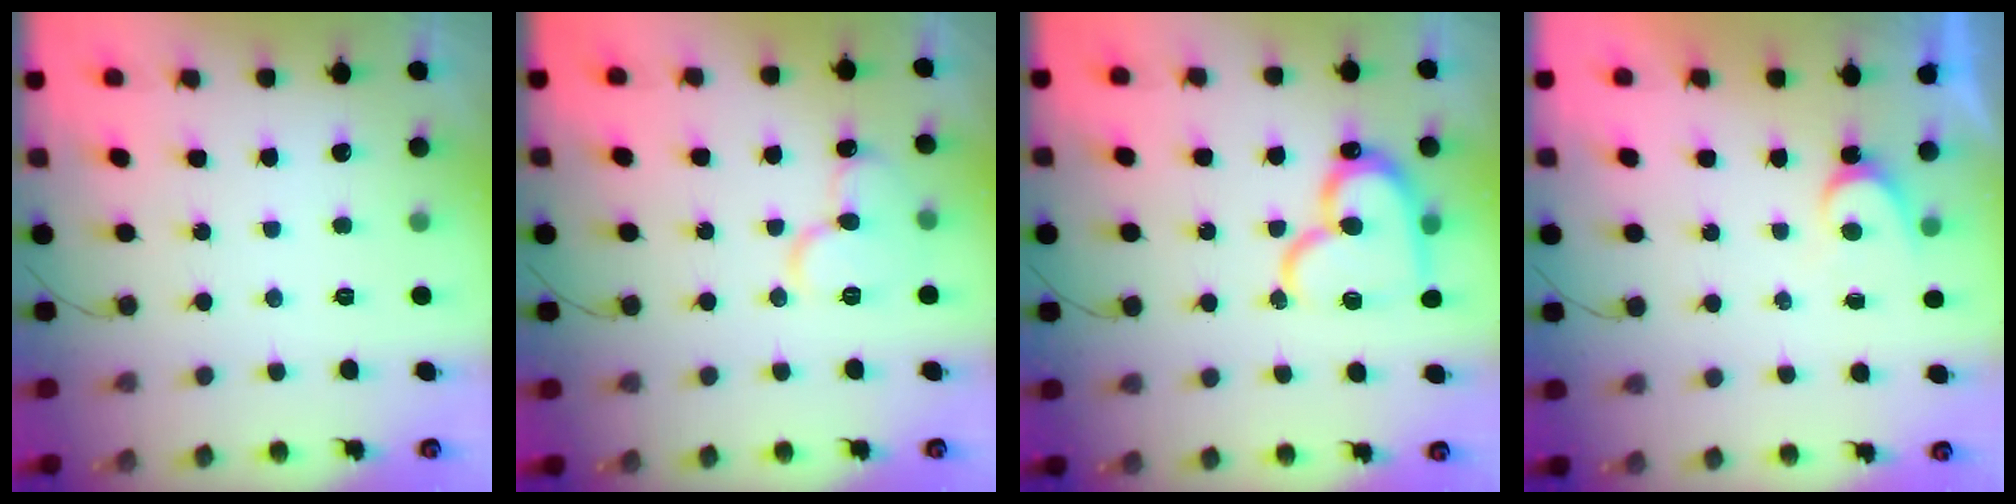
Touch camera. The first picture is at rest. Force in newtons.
{"total": 10.7, "press": 10.6, "slide": 1.5}
{"total": 17.1, "press": 17.0, "slide": 1.8}
{"total": 3.5, "press": 3.5, "slide": 0.3}